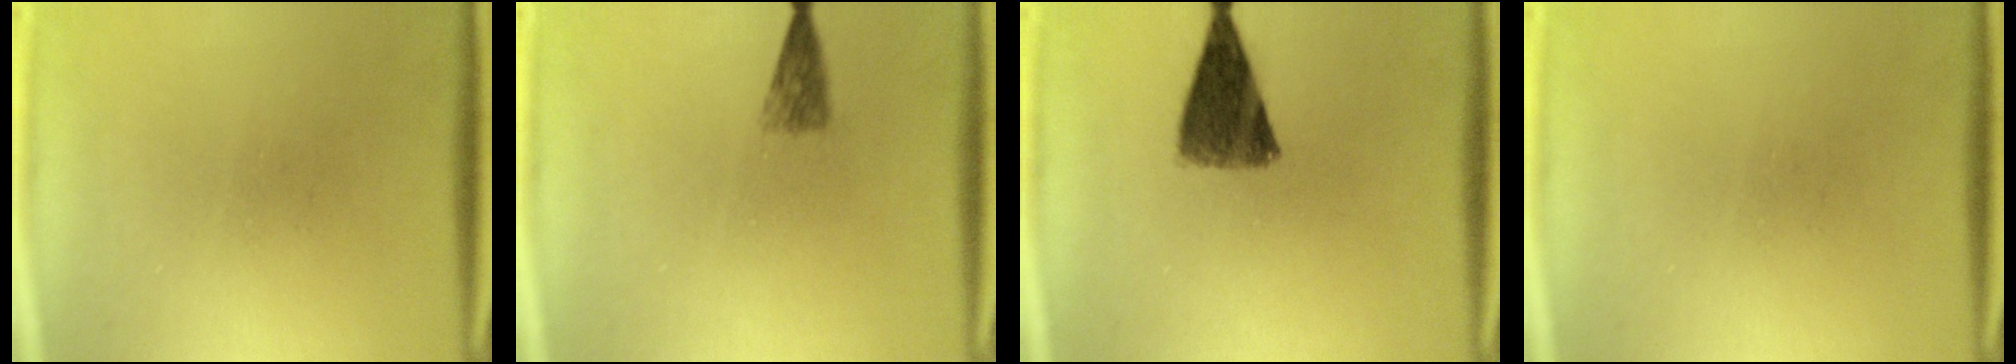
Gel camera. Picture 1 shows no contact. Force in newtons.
{"total": 2.4}
{"total": 8.8}
{"total": 0.0}